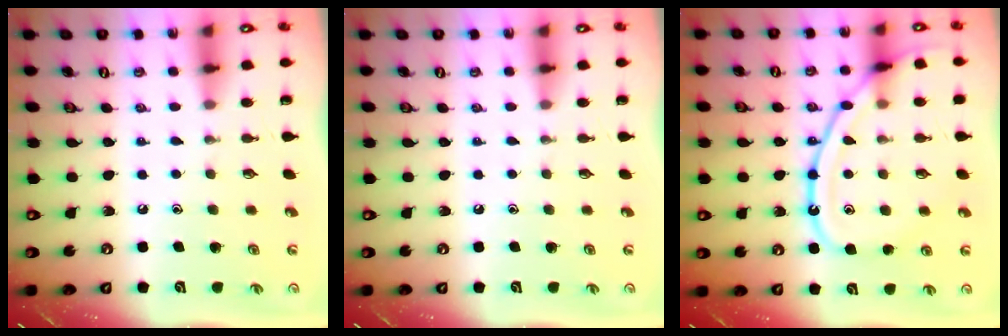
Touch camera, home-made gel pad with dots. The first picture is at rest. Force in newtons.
{"total": 0.0}
{"total": 16.7, "press": 16.7, "slide": 1.4}